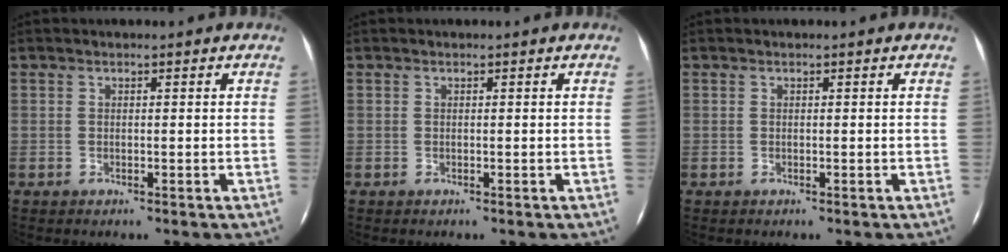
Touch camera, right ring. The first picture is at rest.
{"total": 0.0}
{"total": 0.0}